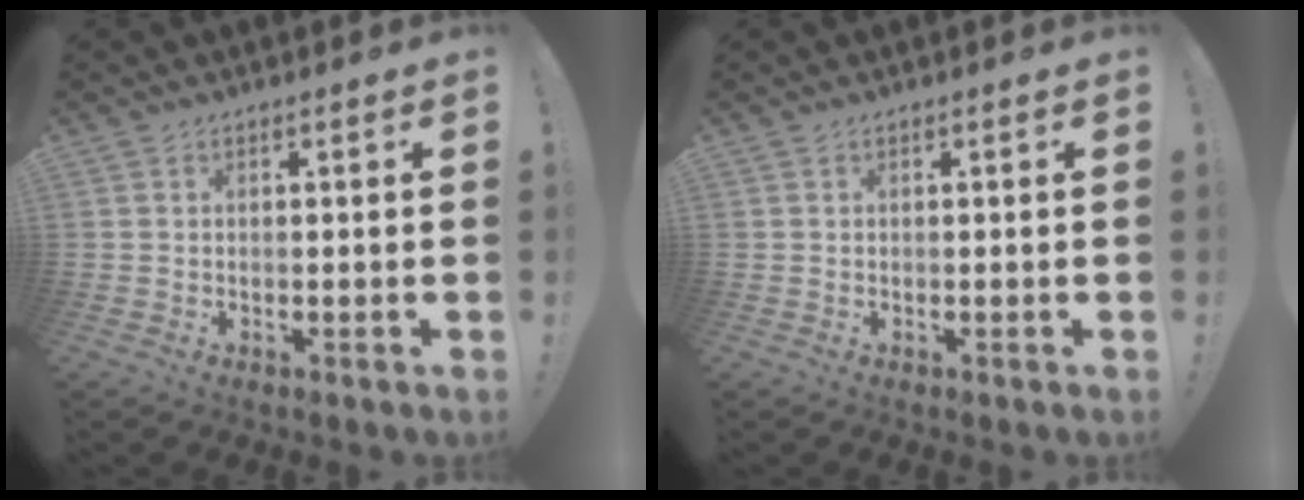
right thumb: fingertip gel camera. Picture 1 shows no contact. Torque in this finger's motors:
{"motor_torque": [0.00, 0.00, -0.12, 0.11, 0.00]}